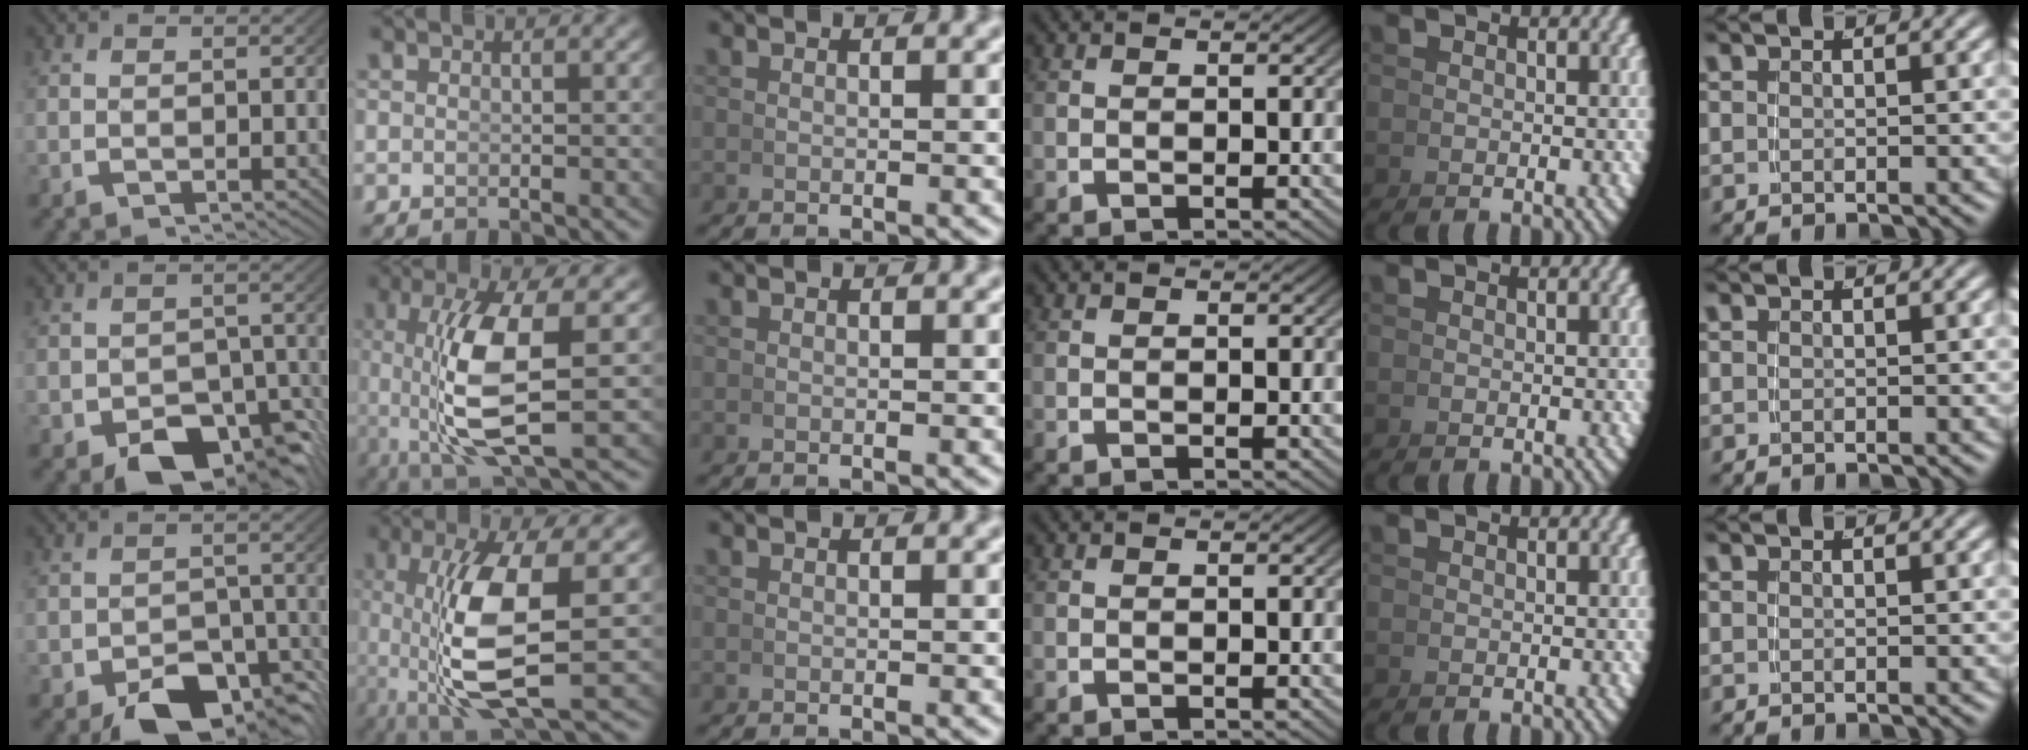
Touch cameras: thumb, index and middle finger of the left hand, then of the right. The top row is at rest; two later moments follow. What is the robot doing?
{"motion": "grasp_and_lifting", "object": "pen"}